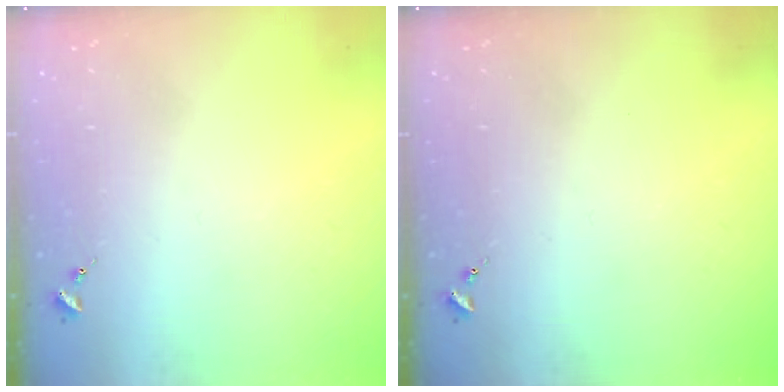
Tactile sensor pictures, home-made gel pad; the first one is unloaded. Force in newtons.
{"total": 0.0}